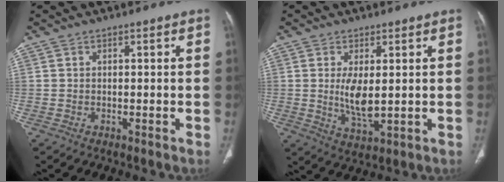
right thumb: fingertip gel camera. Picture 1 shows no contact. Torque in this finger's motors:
{"motor_torque": [0.92, 0.88, 0.74, -0.58, 0.10]}